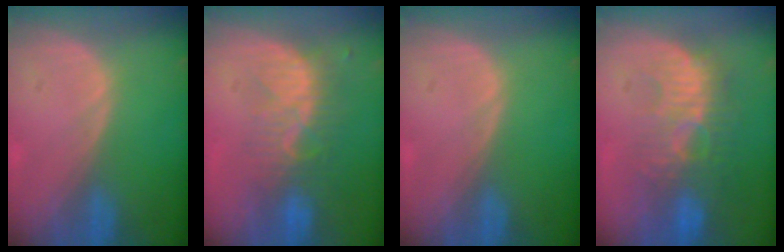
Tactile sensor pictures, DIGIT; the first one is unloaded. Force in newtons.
{"total": 8.1, "press": 7.3, "slide": 3.6}
{"total": 0.0}
{"total": 9.6, "press": 9.0, "slide": 3.4}